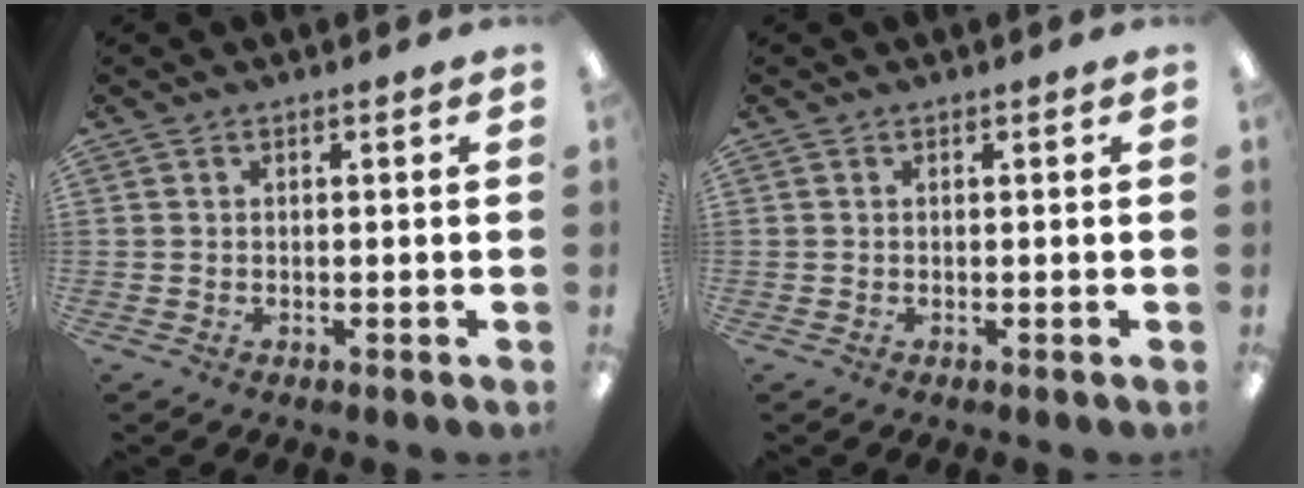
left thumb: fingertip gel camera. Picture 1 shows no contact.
{"total": 0.0}